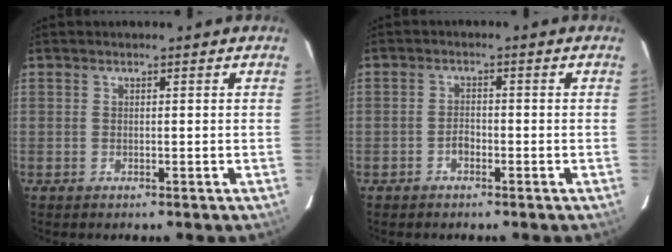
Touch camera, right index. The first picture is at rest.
{"total": 1.7, "force": [-1.2, 1.0, 0.7], "torque": [-0.014, 0.004, -0.021]}